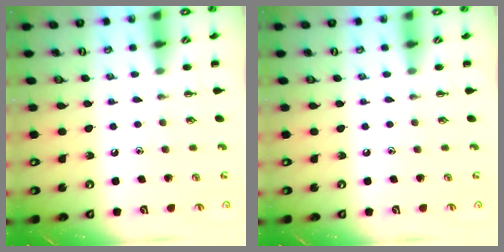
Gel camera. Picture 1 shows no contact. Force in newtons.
{"total": 0.0}